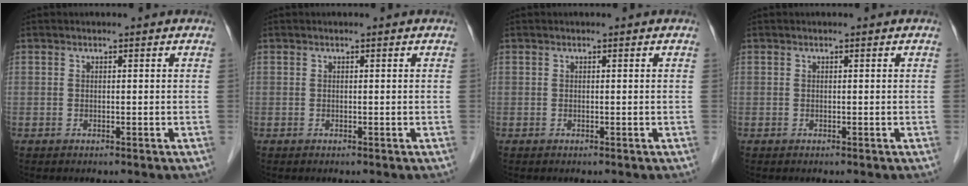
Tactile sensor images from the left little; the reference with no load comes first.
{"total": 0.0}
{"total": 0.0}
{"total": 0.0}